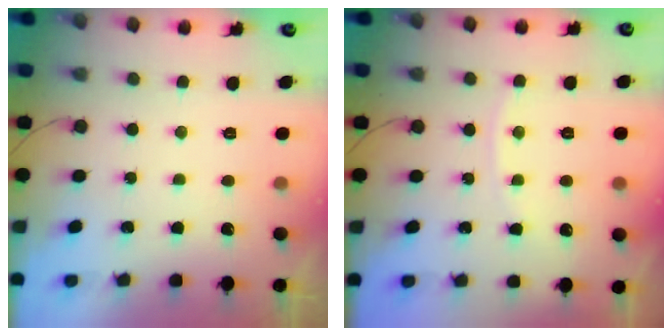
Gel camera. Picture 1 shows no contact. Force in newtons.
{"total": 4.4, "press": 4.4, "slide": 0.4}